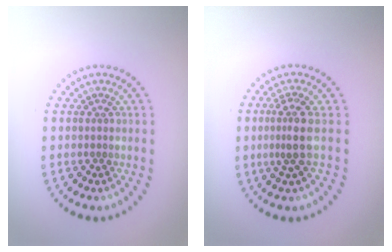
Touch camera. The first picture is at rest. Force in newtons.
{"total": 2.6, "press": 2.0, "slide": 1.7}